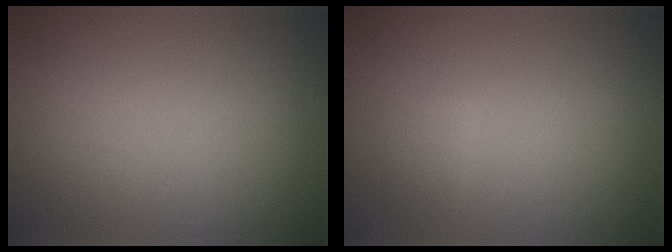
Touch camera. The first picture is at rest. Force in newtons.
{"total": 0.7, "press": 0.7, "slide": 0.0}